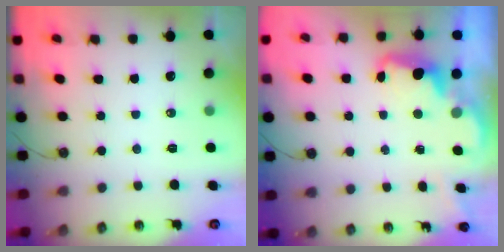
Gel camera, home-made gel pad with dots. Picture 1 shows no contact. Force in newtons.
{"total": 2.4, "press": 2.3, "slide": 0.6}